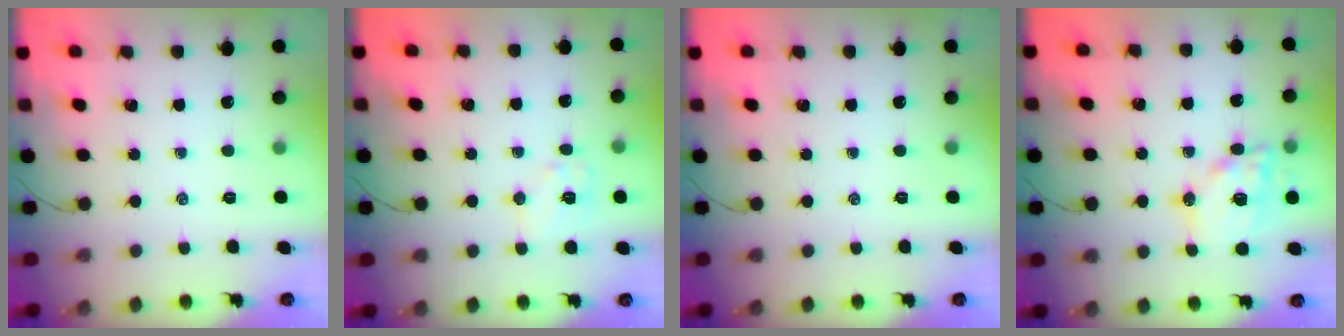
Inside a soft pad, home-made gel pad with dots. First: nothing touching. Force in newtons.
{"total": 7.4, "press": 7.3, "slide": 1.2}
{"total": 0.0}
{"total": 14.8, "press": 14.5, "slide": 2.9}